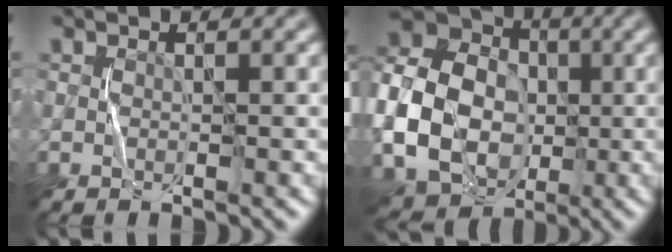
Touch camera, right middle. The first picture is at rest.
{"total": 13.4, "force": [-2.0, 10.8, 7.7], "torque": [-0.160, -0.008, -0.045]}